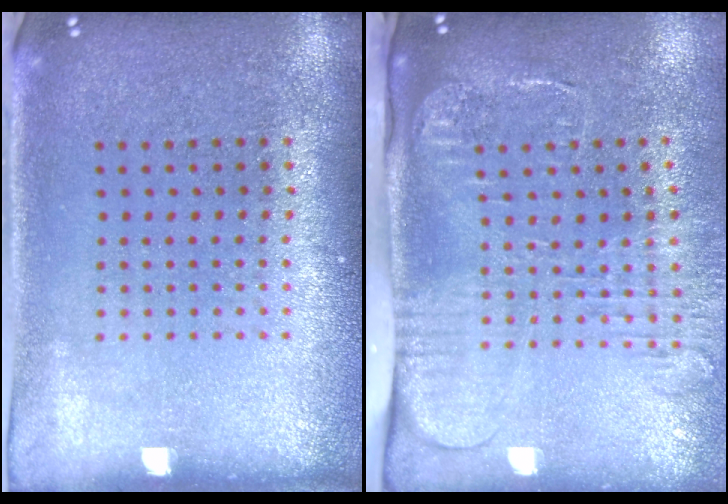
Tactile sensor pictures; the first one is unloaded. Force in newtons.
{"total": 2.7, "press": 2.0, "slide": 1.7}